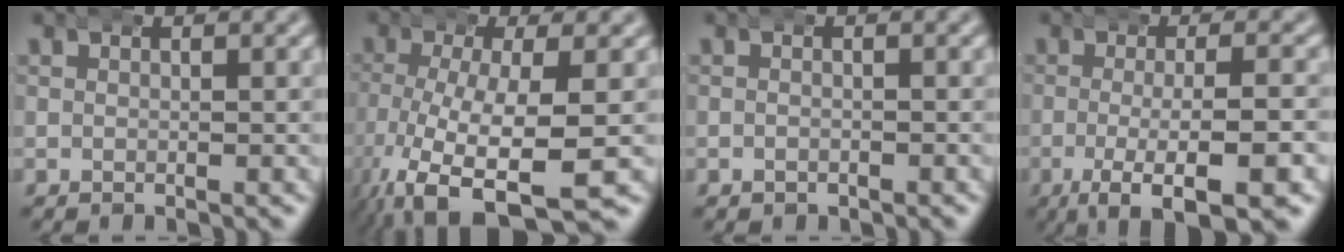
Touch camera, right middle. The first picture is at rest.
{"total": 8.9, "force": [-5.0, 4.1, 6.2], "torque": [-0.148, -0.047, -0.054]}
{"total": 0.8, "force": [-0.5, 0.5, 0.1], "torque": [-0.003, -0.004, -0.006]}
{"total": 7.4, "force": [-4.7, 1.6, 5.5], "torque": [-0.098, -0.024, -0.061]}